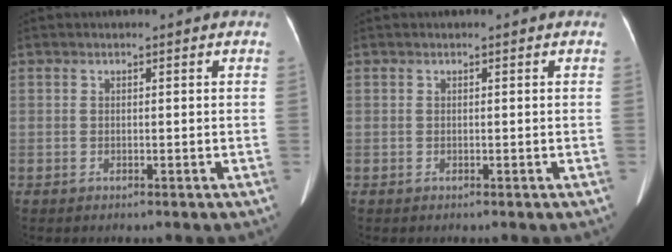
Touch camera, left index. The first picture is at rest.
{"total": 0.0}